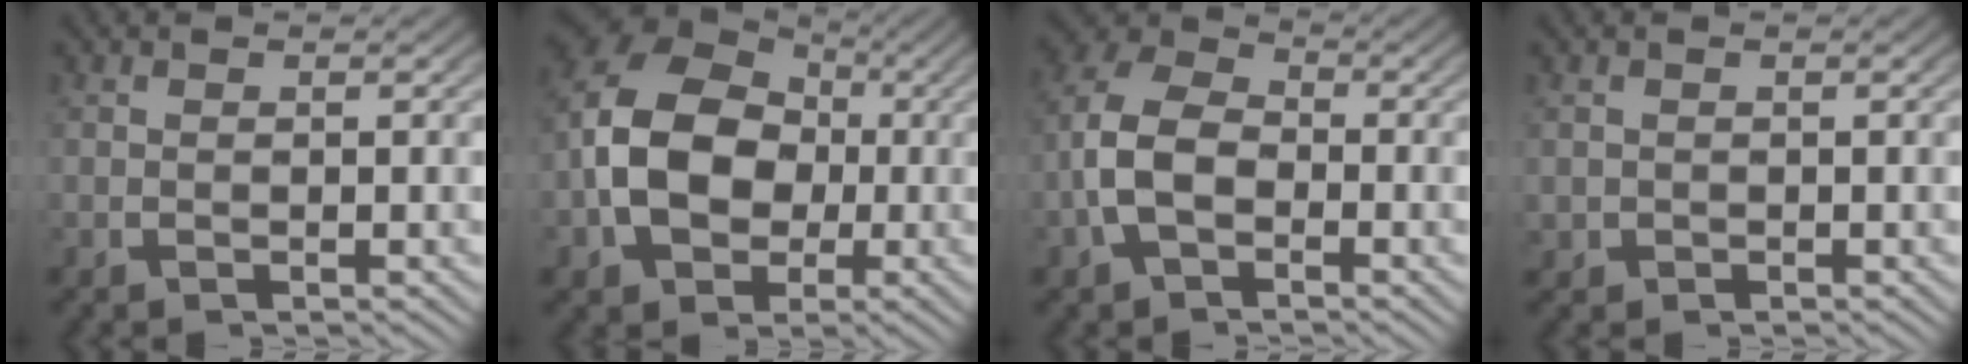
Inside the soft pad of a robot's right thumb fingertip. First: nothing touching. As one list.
[{"total": 11.5, "force": [0.3, 8.8, 7.4], "torque": [-0.176, -0.031, 0.020]}, {"total": 7.5, "force": [-0.9, 5.4, 5.1], "torque": [-0.109, -0.020, -0.013]}, {"total": 1.3, "force": [0.0, 1.2, 0.3], "torque": [-0.008, -0.010, 0.006]}]